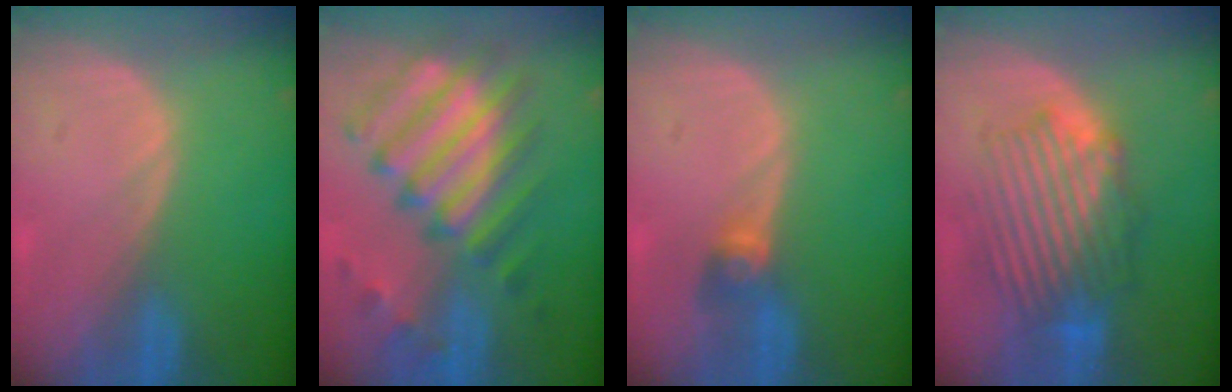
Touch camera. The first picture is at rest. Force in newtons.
{"total": 11.4, "press": 10.6, "slide": 4.4}
{"total": 2.7, "press": 2.6, "slide": 0.5}
{"total": 8.8, "press": 8.5, "slide": 2.3}